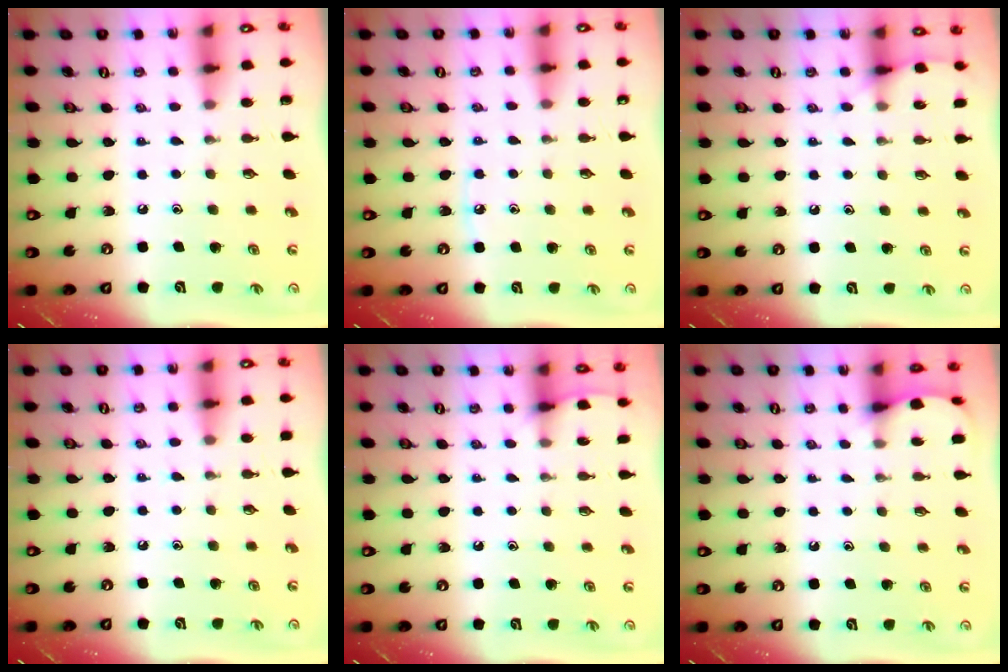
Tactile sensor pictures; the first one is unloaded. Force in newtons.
{"total": 3.1, "press": 3.0, "slide": 0.5}
{"total": 5.8, "press": 5.8, "slide": 0.7}
{"total": 3.0, "press": 3.0, "slide": 0.5}
{"total": 3.6, "press": 3.6, "slide": 0.5}
{"total": 3.9, "press": 3.8, "slide": 0.5}